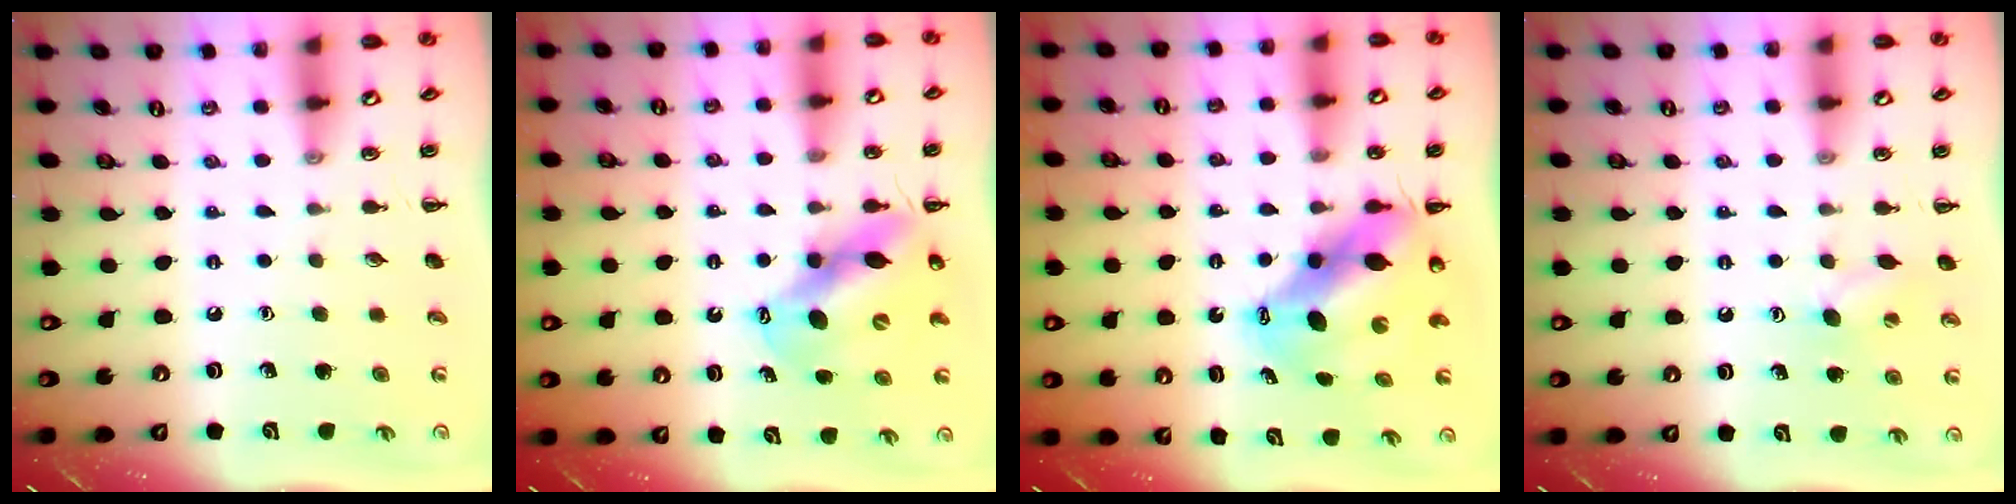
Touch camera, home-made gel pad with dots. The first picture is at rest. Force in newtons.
{"total": 11.8, "press": 11.3, "slide": 3.2}
{"total": 9.9, "press": 9.6, "slide": 2.6}
{"total": 5.3, "press": 5.1, "slide": 1.3}